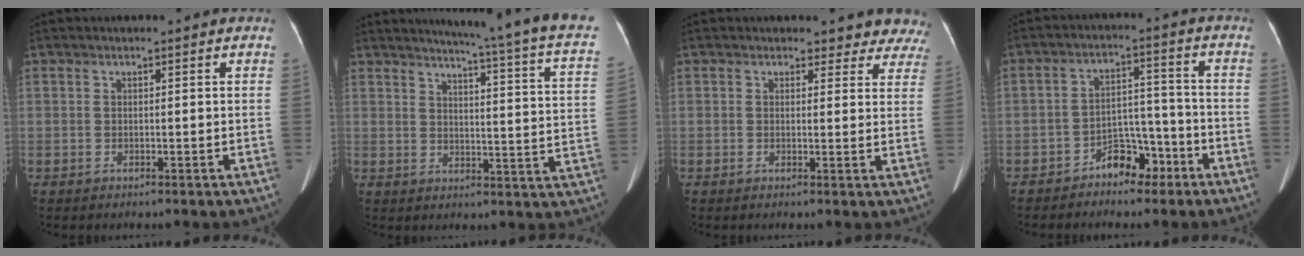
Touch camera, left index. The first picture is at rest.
{"total": 20.2, "force": [17.3, -0.9, 10.4], "torque": [-0.144, -0.068, 0.193]}
{"total": 7.4, "force": [6.7, 3.1, -0.2], "torque": [0.054, -0.009, 0.035]}
{"total": 6.0, "force": [-4.2, 3.2, 2.9], "torque": [-0.045, 0.025, -0.068]}